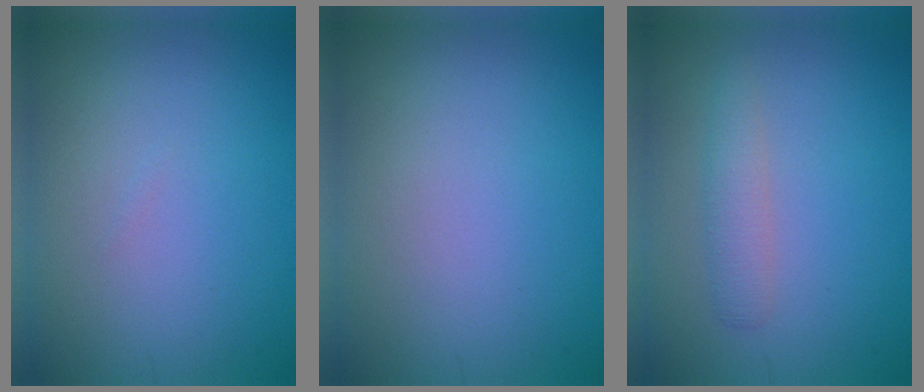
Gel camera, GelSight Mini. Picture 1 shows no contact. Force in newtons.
{"total": 0.0}
{"total": 1.9, "press": 1.9, "slide": 0.1}